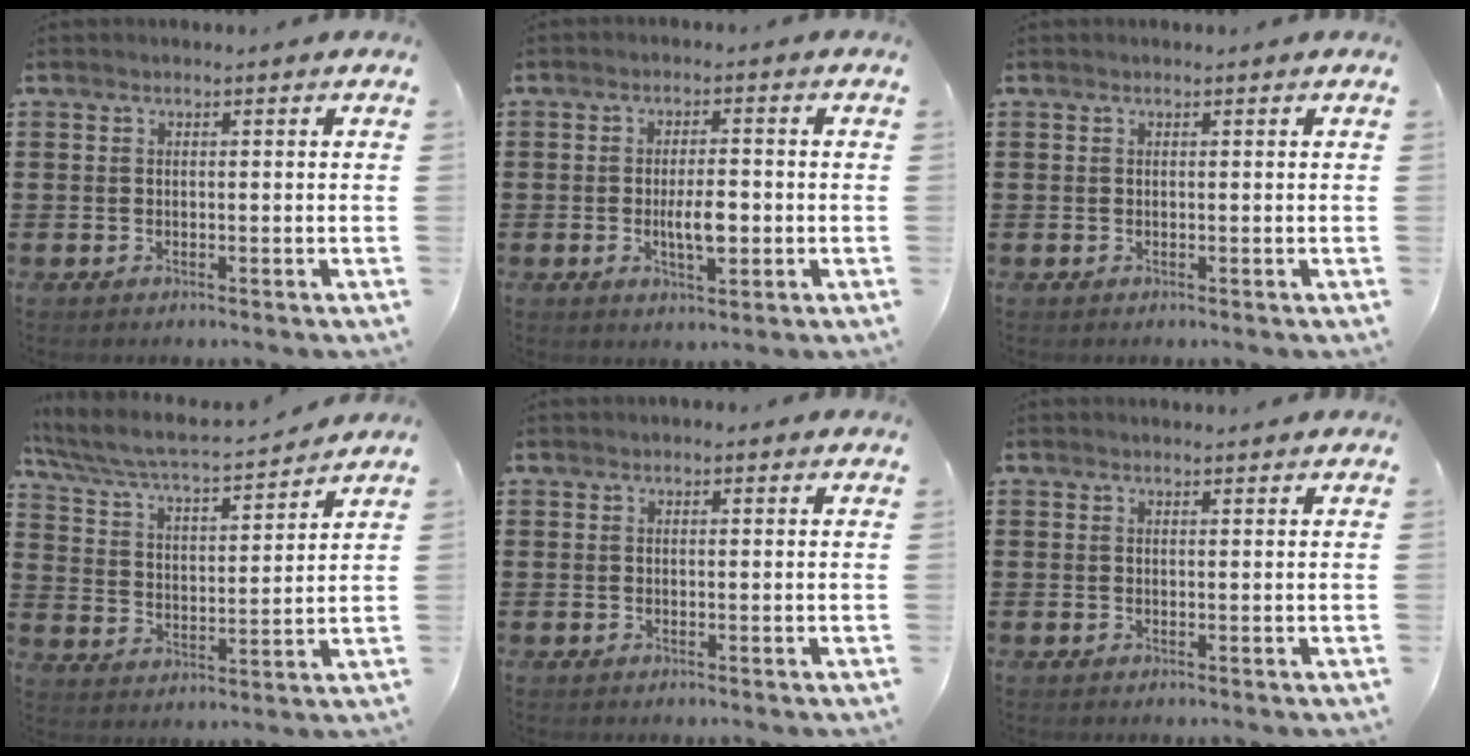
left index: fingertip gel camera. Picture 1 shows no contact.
{"total": 5.1, "force": [-0.7, 1.9, 4.6], "torque": [-0.079, 0.000, -0.015]}
{"total": 0.0}
{"total": 5.6, "force": [5.0, 0.6, 2.5], "torque": [-0.072, -0.034, 0.079]}
{"total": 0.8, "force": [0.7, 0.3, 0.3], "torque": [-0.007, 0.002, 0.014]}
{"total": 1.1, "force": [1.1, 0.1, 0.2], "torque": [-0.005, -0.001, 0.021]}